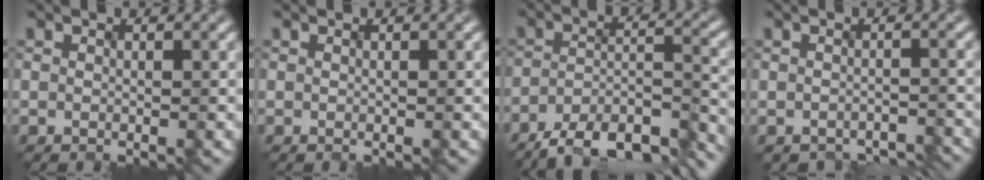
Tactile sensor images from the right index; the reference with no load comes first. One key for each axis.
{"total": 0.0}
{"total": 9.4, "fx": -7.8, "fy": 2.5, "fz": 4.6, "tx": -0.071, "ty": -0.003, "tz": -0.125}
{"total": 3.5, "fx": -3.5, "fy": 0.5, "fz": -0.1, "tx": -0.002, "ty": -0.004, "tz": -0.042}